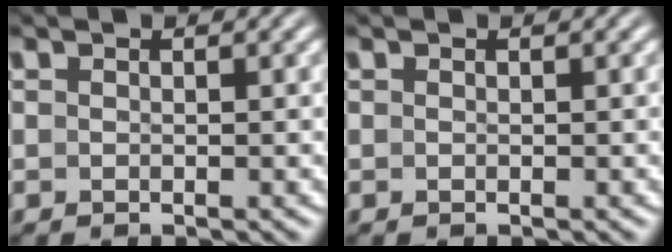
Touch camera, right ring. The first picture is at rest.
{"total": 0.0}